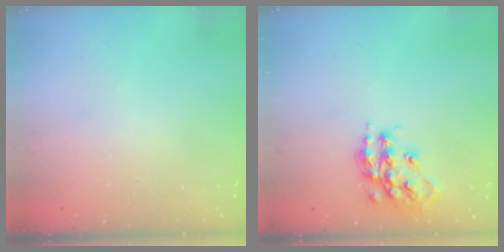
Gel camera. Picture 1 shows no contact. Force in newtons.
{"total": 15.6, "press": 15.6, "slide": 0.9}